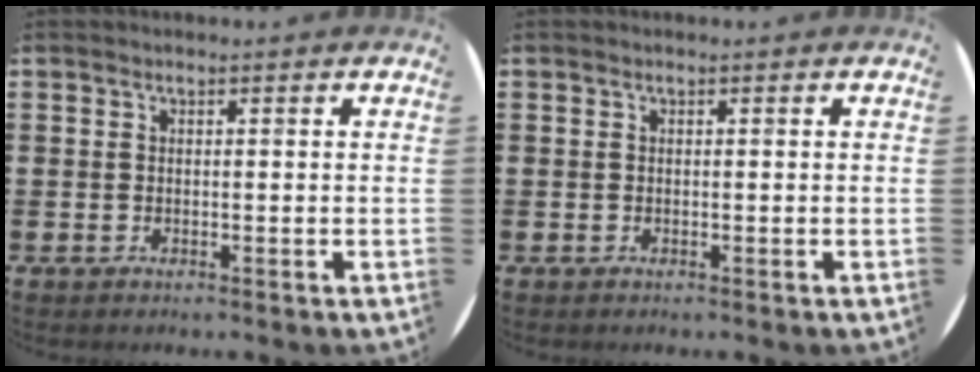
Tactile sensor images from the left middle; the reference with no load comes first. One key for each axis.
{"total": 0.0}